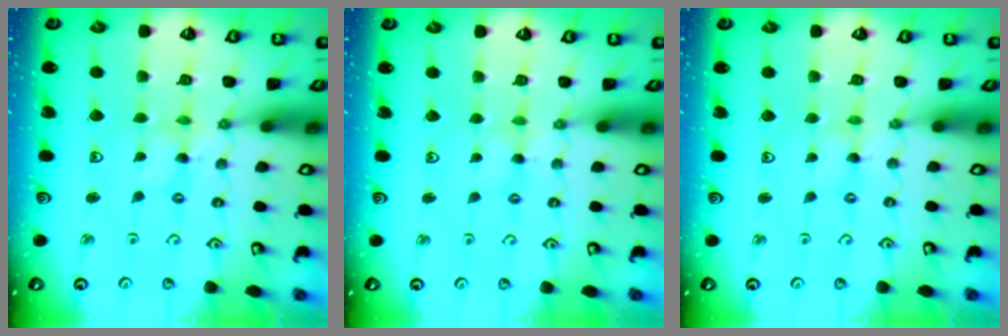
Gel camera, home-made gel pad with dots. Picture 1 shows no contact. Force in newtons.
{"total": 1.2, "press": 1.2, "slide": 0.3}
{"total": 1.0, "press": 1.0, "slide": 0.0}